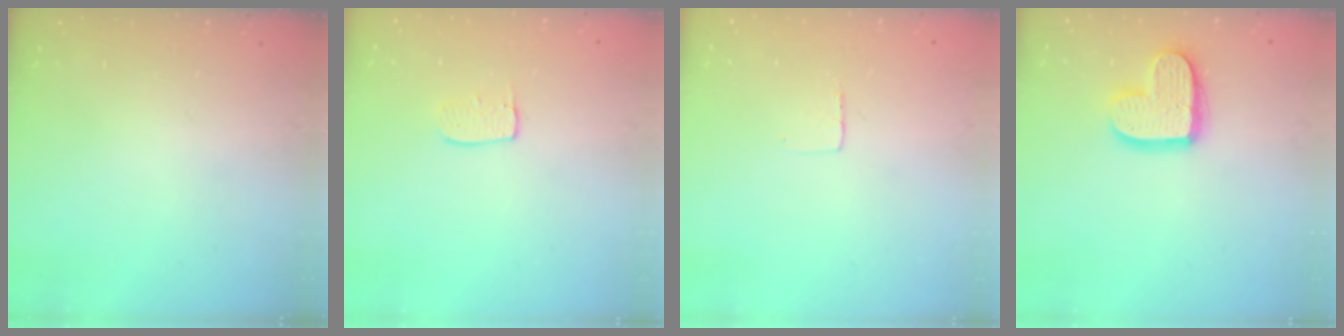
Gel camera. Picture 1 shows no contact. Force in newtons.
{"total": 6.0, "press": 6.0, "slide": 0.3}
{"total": 3.0, "press": 3.0, "slide": 0.2}
{"total": 13.8, "press": 13.8, "slide": 0.9}